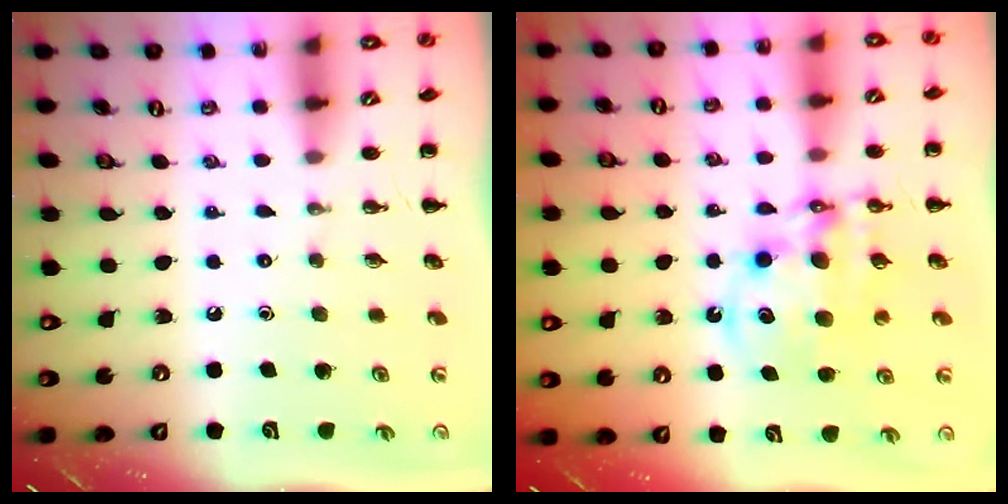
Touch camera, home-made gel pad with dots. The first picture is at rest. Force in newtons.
{"total": 11.8, "press": 11.5, "slide": 2.6}